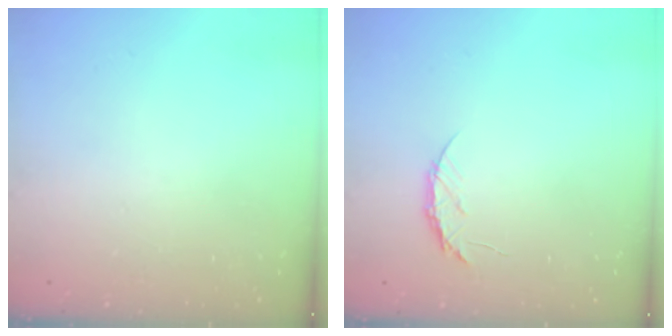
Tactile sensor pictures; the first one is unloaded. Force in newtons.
{"total": 4.2, "press": 4.2, "slide": 0.5}